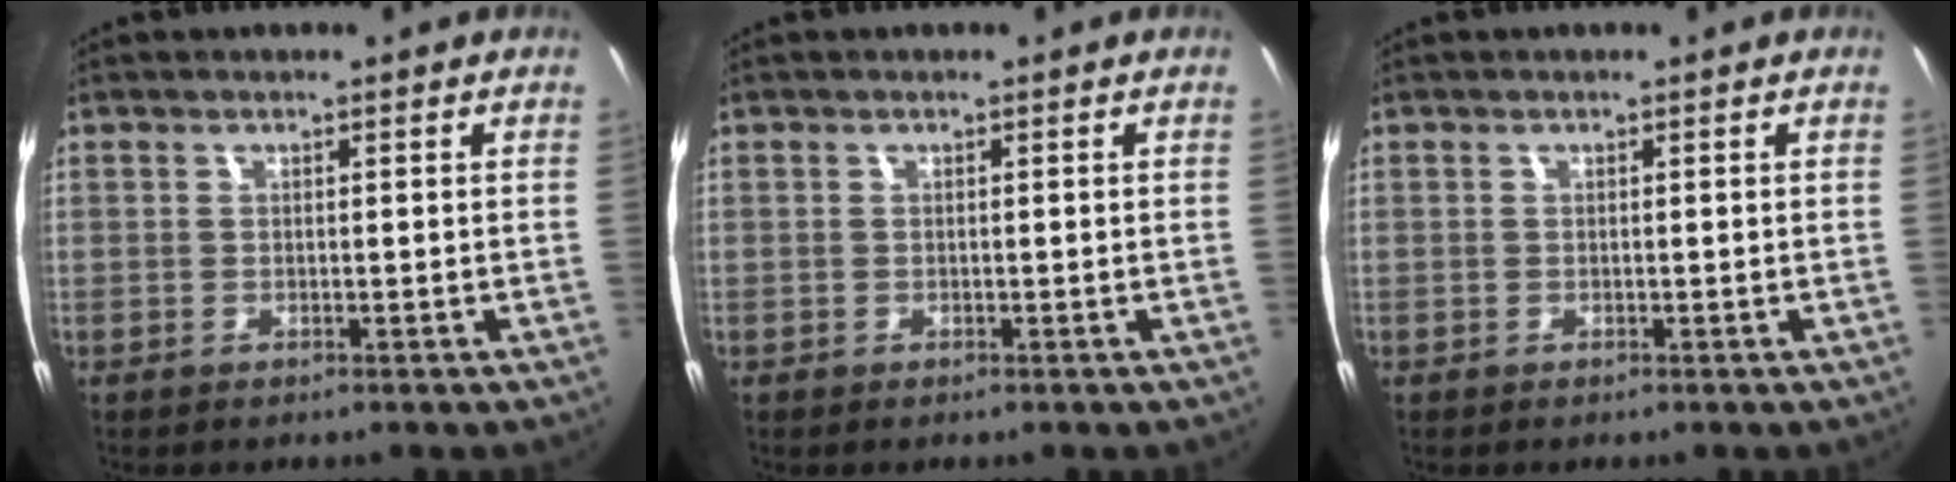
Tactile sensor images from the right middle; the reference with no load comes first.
{"total": 0.5, "force": [0.0, 0.5, 0.2], "torque": [0.000, 0.000, -0.002]}
{"total": 0.0}